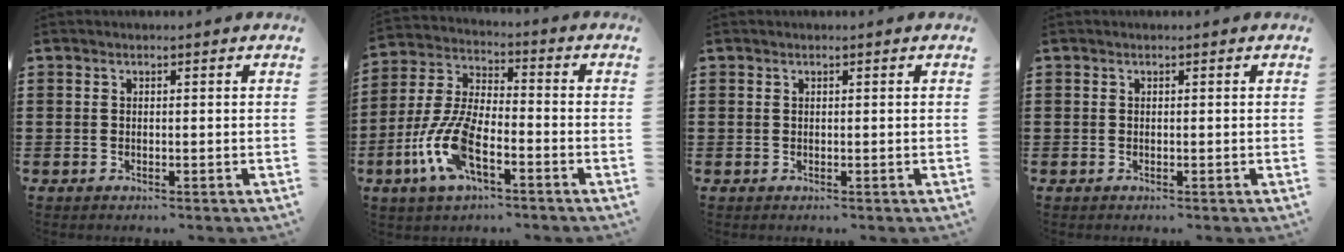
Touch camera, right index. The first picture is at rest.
{"total": 10.8, "force": [-4.6, 4.4, 8.7], "torque": [-0.218, -0.013, -0.091]}
{"total": 0.0}
{"total": 0.0}